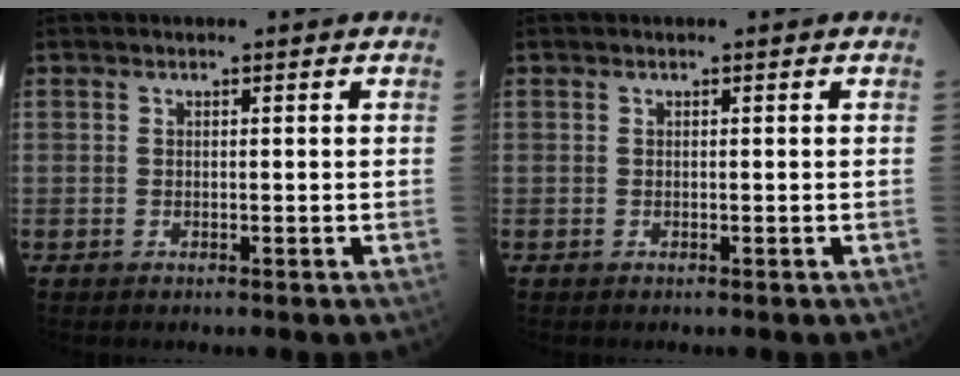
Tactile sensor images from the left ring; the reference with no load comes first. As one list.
[{"total": 0.0}]